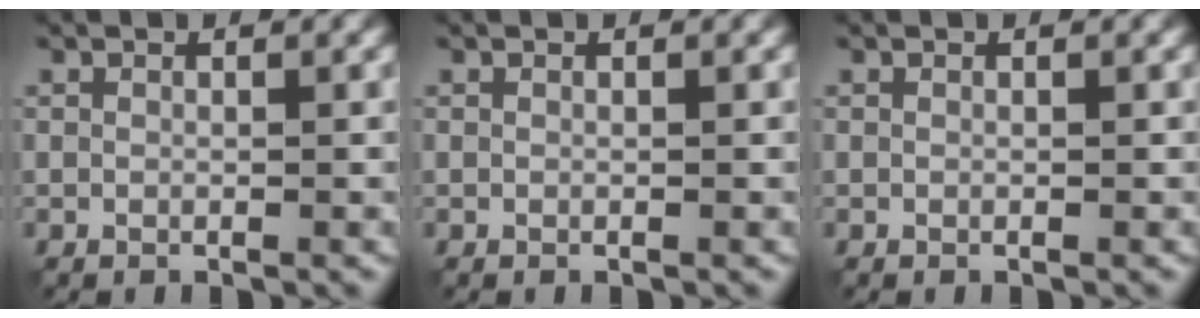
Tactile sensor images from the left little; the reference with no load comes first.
{"total": 0.0}
{"total": 0.0}